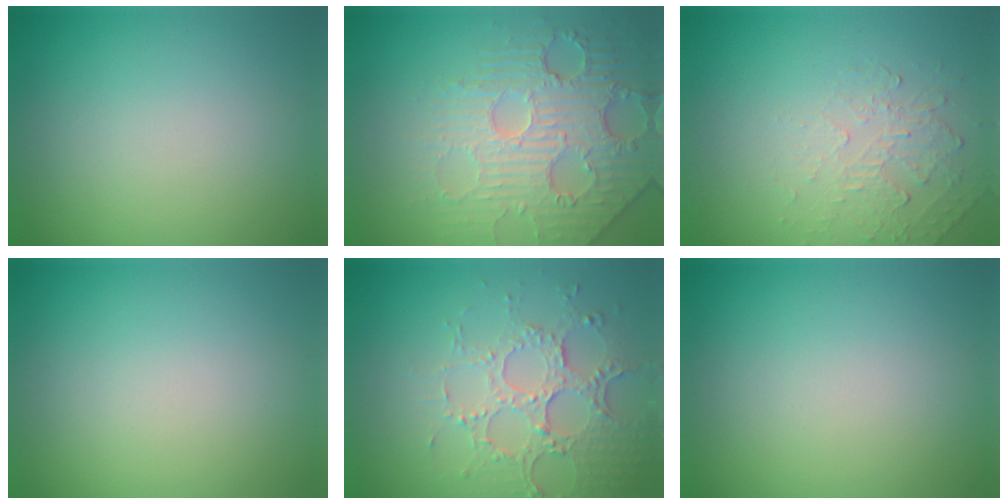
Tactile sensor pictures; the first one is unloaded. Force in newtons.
{"total": 5.4, "press": 4.9, "slide": 2.4}
{"total": 2.1, "press": 0.9, "slide": 1.9}
{"total": 0.0}
{"total": 5.0, "press": 3.8, "slide": 3.3}
{"total": 0.0}